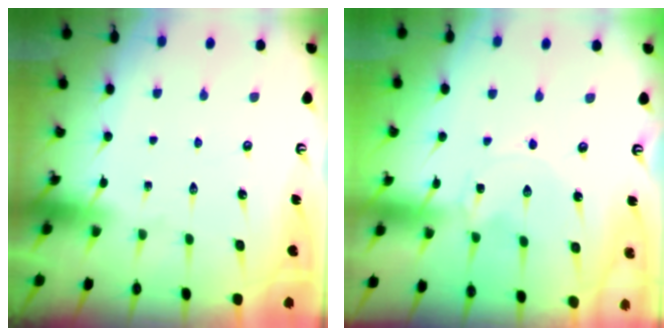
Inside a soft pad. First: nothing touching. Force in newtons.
{"total": 0.0}